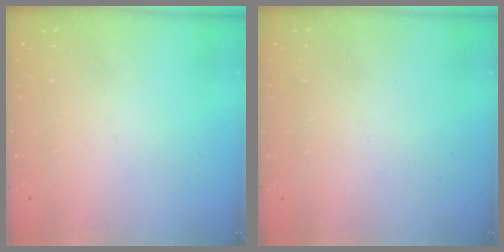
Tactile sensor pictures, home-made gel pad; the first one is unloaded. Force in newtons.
{"total": 1.7, "press": 1.7, "slide": 0.2}